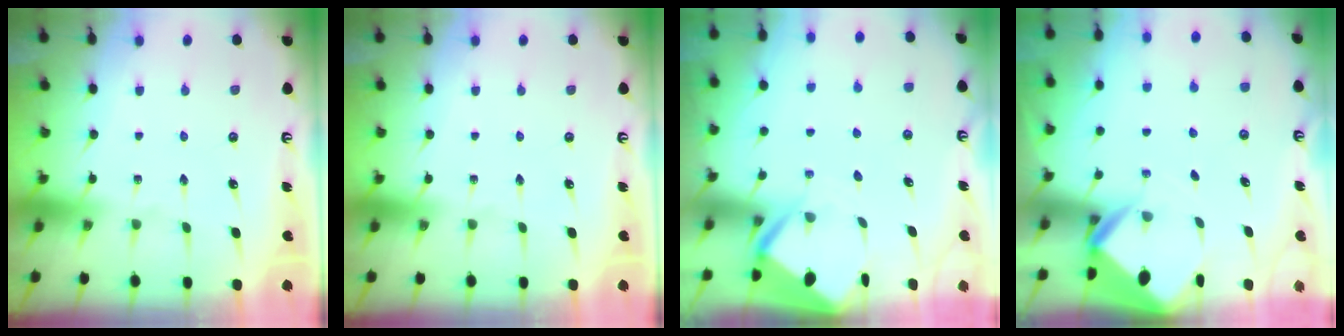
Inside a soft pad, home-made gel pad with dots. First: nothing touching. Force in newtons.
{"total": 0.0}
{"total": 3.6, "press": 3.6, "slide": 0.4}
{"total": 2.8, "press": 2.8, "slide": 0.1}